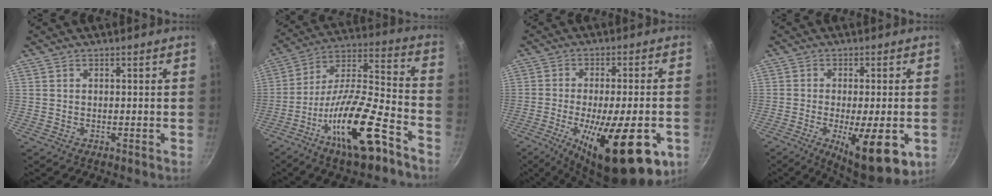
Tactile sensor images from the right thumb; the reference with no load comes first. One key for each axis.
{"total": 20.9, "fx": -11.2, "fy": 6.4, "fz": 16.4, "tx": -0.259, "ty": 0.066, "tz": -0.198}
{"total": 22.6, "fx": -8.3, "fy": 7.5, "fz": 19.7, "tx": -0.272, "ty": 0.001, "tz": -0.116}
{"total": 14.3, "fx": -4.6, "fy": 4.5, "fz": 12.8, "tx": -0.169, "ty": -0.001, "tz": -0.061}